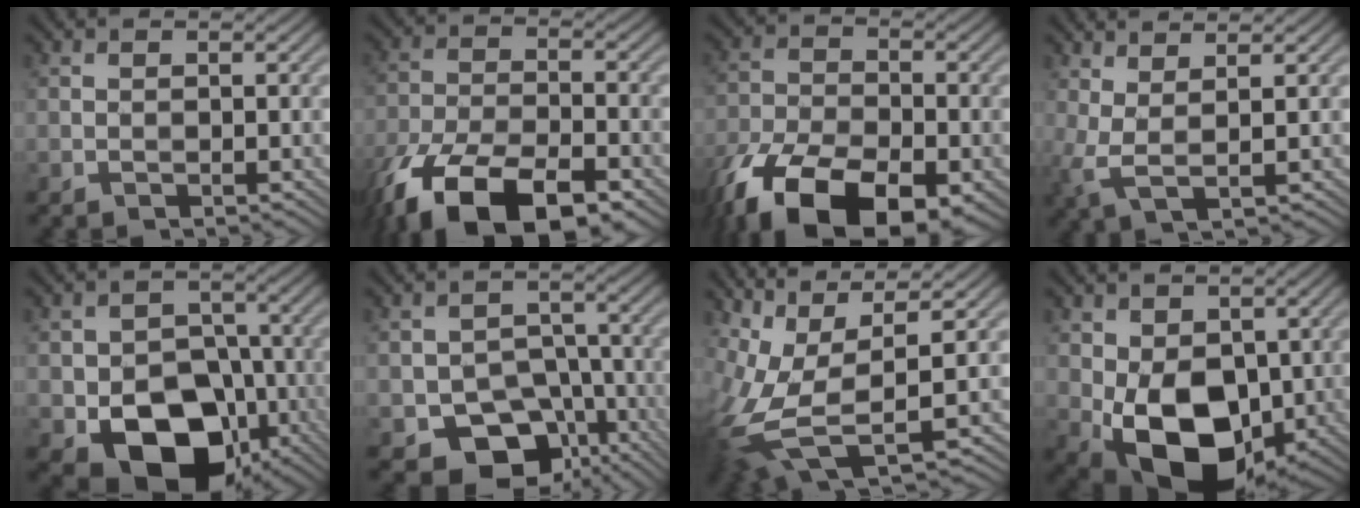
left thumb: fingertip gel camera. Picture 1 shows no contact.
{"total": 15.0, "force": [-9.7, 6.2, 9.6], "torque": [-0.210, -0.029, -0.175]}
{"total": 16.1, "force": [-9.7, 7.6, 10.3], "torque": [-0.227, -0.041, -0.165]}
{"total": 3.7, "force": [1.9, 0.7, 3.1], "torque": [-0.081, 0.005, 0.036]}
{"total": 12.6, "force": [-5.0, 8.8, 7.5], "torque": [-0.117, -0.027, -0.092]}
{"total": 10.6, "force": [-6.1, 7.1, 5.1], "torque": [-0.073, -0.019, -0.099]}
{"total": 12.6, "force": [0.7, 5.1, 11.5], "torque": [-0.282, -0.013, 0.030]}
{"total": 11.9, "force": [-1.2, 8.1, 8.7], "torque": [-0.171, -0.031, -0.017]}